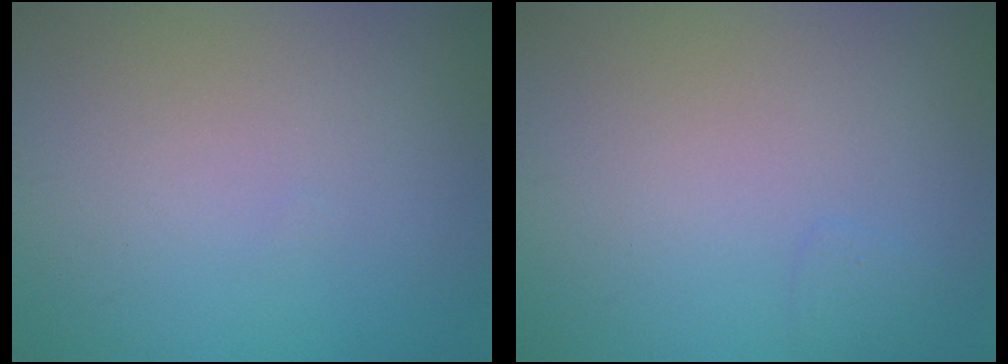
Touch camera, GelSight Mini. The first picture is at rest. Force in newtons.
{"total": 0.7, "press": 0.7, "slide": 0.1}